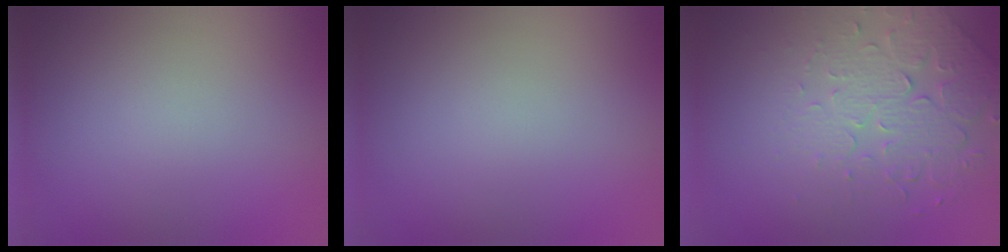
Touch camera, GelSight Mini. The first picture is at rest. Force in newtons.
{"total": 0.0}
{"total": 5.2, "press": 3.7, "slide": 3.6}